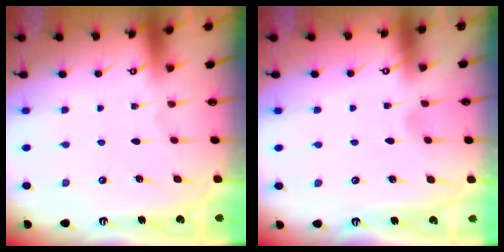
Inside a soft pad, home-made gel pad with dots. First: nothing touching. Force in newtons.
{"total": 2.3, "press": 2.3, "slide": 0.3}